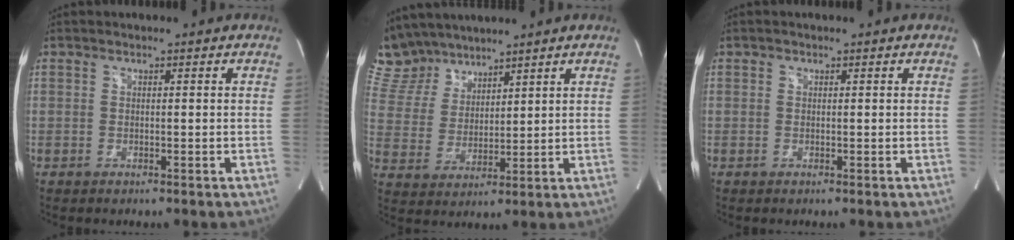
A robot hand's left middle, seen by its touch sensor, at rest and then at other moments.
{"total": 9.5, "force": [8.6, 3.9, 1.2], "torque": [-0.038, 0.018, 0.185]}
{"total": 0.0}